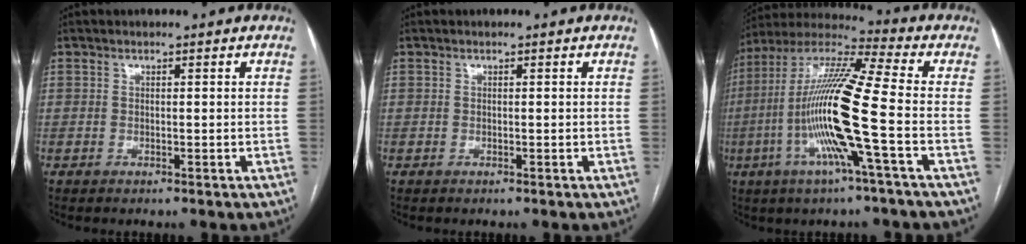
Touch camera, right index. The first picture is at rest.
{"total": 0.0}
{"total": 17.1, "force": [-4.0, -0.5, 16.6], "torque": [-0.332, -0.005, -0.091]}